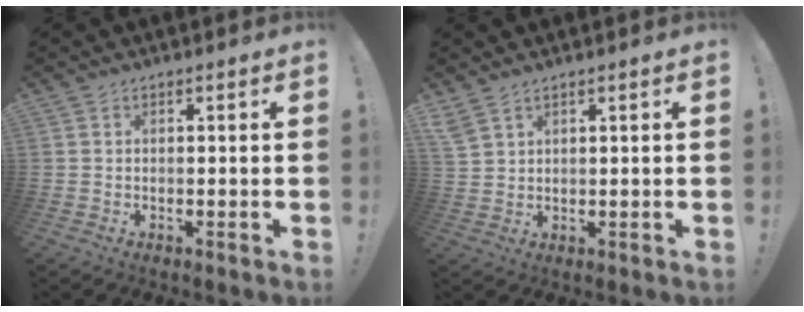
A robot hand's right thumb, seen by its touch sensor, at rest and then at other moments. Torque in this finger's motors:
{"motor_torque": [0.97, 1.09, 0.13, 0.02, 0.02]}